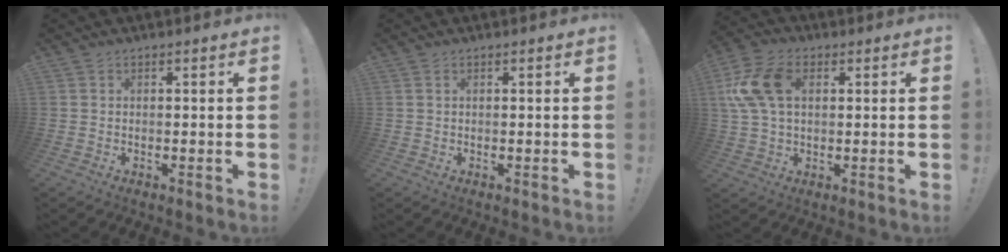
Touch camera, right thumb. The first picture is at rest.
{"total": 0.0}
{"total": 15.1, "force": [3.2, 9.6, 11.1], "torque": [-0.214, 0.004, 0.063]}